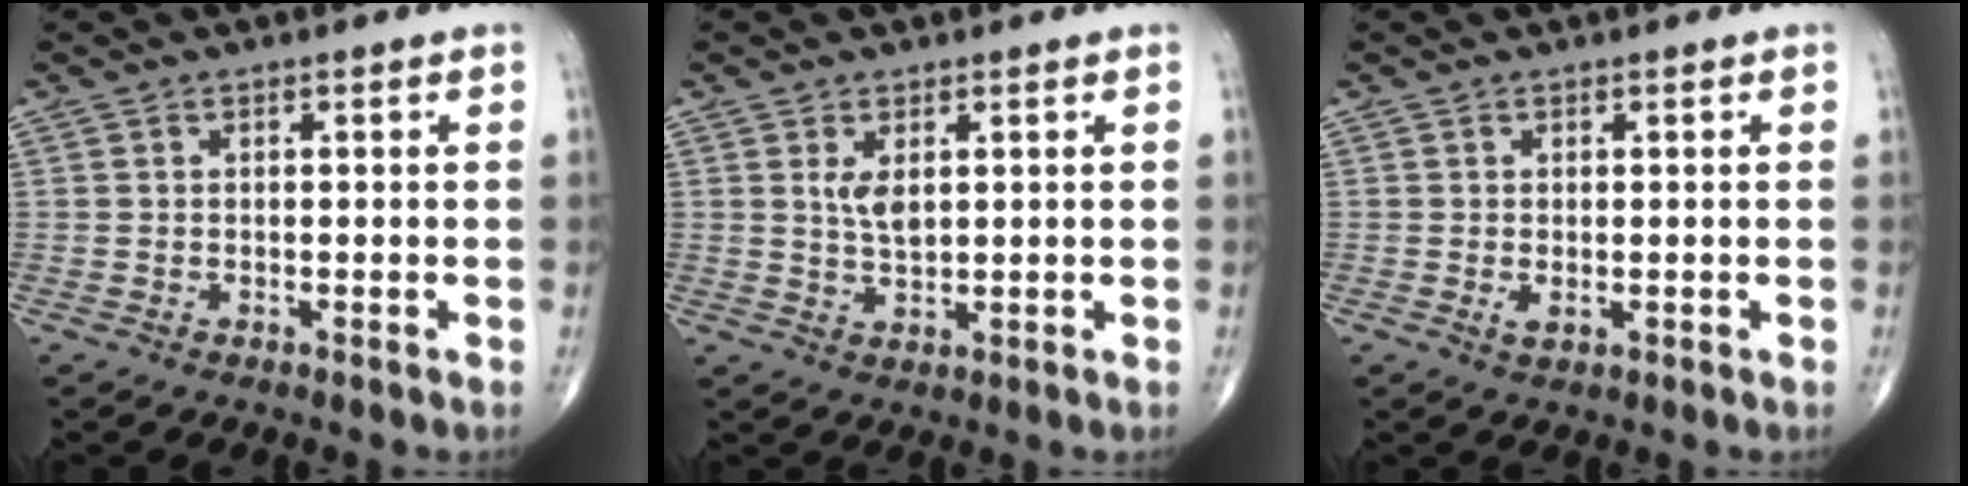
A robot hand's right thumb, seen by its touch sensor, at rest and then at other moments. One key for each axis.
{"total": 3.4, "fx": 1.2, "fy": 1.6, "fz": 2.8, "tx": -0.048, "ty": -0.012, "tz": 0.026}
{"total": 1.5, "fx": -0.1, "fy": 0.8, "fz": 1.2, "tx": -0.022, "ty": -0.004, "tz": 0.001}